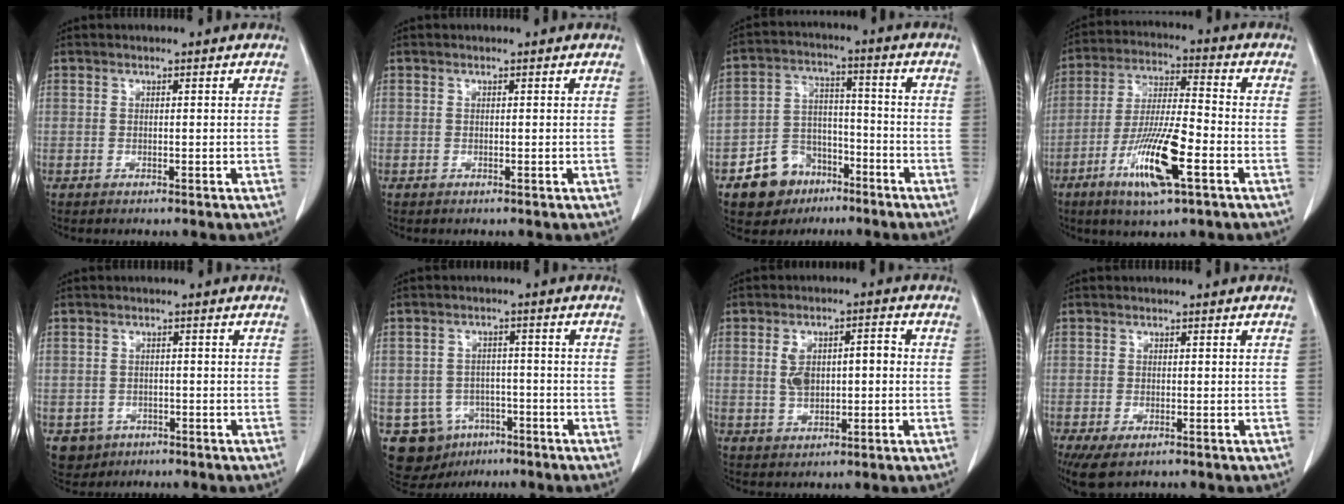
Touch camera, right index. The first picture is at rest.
{"total": 0.0}
{"total": 9.2, "force": [-5.4, 6.9, 3.0], "torque": [-0.056, 0.023, -0.085]}
{"total": 13.2, "force": [-5.6, 1.7, 11.8], "torque": [-0.230, -0.015, -0.102]}
{"total": 3.7, "force": [-1.6, 3.3, 0.4], "torque": [-0.004, 0.008, -0.018]}
{"total": 8.7, "force": [-3.9, 7.5, 1.8], "torque": [-0.039, 0.013, -0.045]}
{"total": 6.8, "force": [0.3, 3.4, 5.8], "torque": [-0.114, 0.025, 0.010]}
{"total": 4.6, "force": [-2.8, 1.9, 3.1], "torque": [-0.056, -0.011, -0.043]}